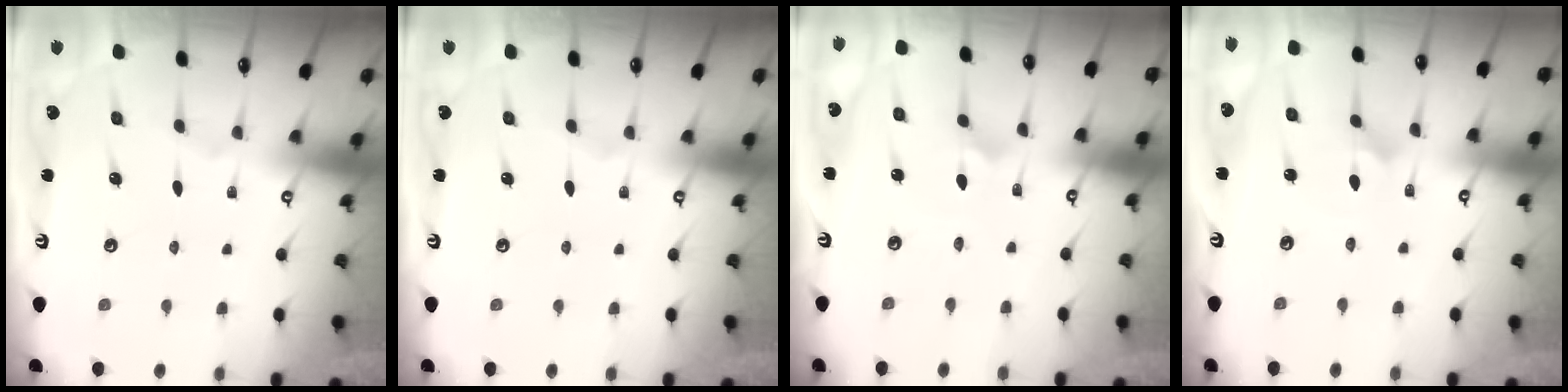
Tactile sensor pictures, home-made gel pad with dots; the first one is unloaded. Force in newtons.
{"total": 0.0}
{"total": 2.4, "press": 2.4, "slide": 0.6}
{"total": 1.6, "press": 1.6, "slide": 0.1}